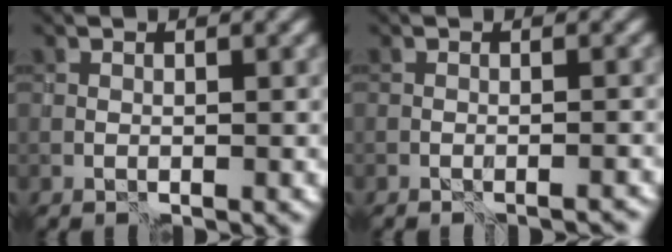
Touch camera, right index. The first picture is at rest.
{"total": 1.7, "force": [-1.5, -0.7, -0.2], "torque": [0.009, 0.008, -0.017]}